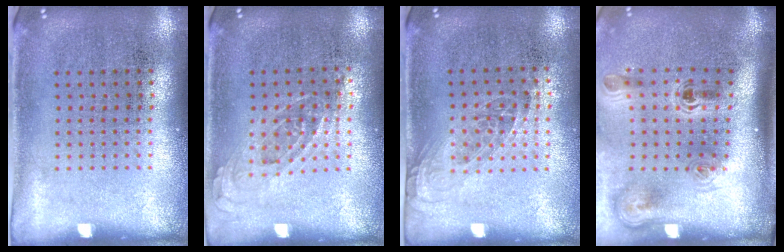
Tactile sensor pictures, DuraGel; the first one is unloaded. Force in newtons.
{"total": 0.7, "press": 0.7, "slide": 0.3}
{"total": 1.0, "press": 0.9, "slide": 0.6}
{"total": 2.3, "press": 1.5, "slide": 1.7}